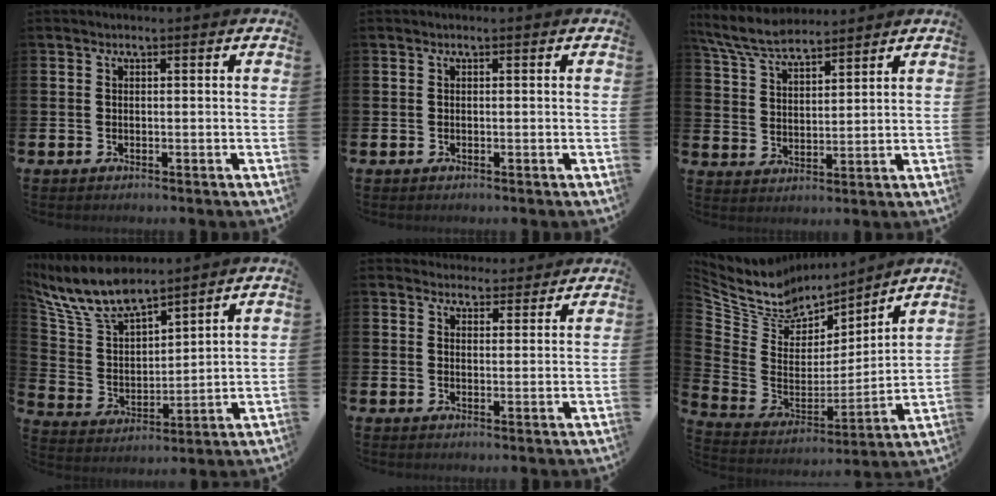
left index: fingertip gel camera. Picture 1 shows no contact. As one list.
[{"total": 0.0}, {"total": 7.0, "force": [6.5, 1.3, 2.2], "torque": [-0.072, -0.020, 0.122]}, {"total": 9.5, "force": [8.5, 2.4, 3.5], "torque": [-0.113, -0.045, 0.155]}, {"total": 3.7, "force": [3.6, 1.0, -0.1], "torque": [0.001, -0.019, 0.064]}, {"total": 7.9, "force": [6.9, 3.8, -0.1], "torque": [-0.061, -0.057, 0.127]}]